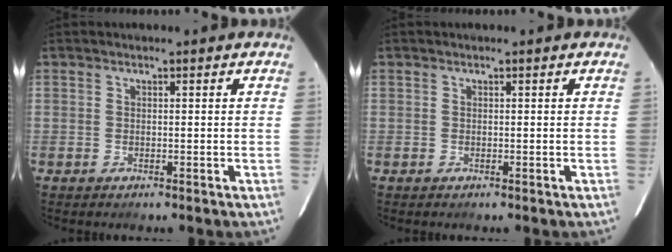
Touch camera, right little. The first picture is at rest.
{"total": 0.0}